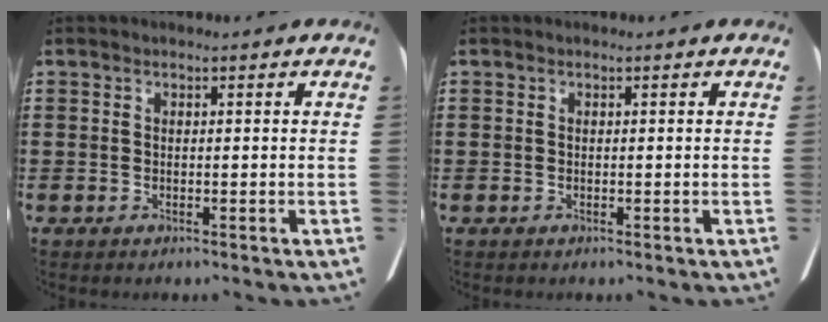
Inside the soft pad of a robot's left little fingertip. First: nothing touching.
{"total": 0.0}